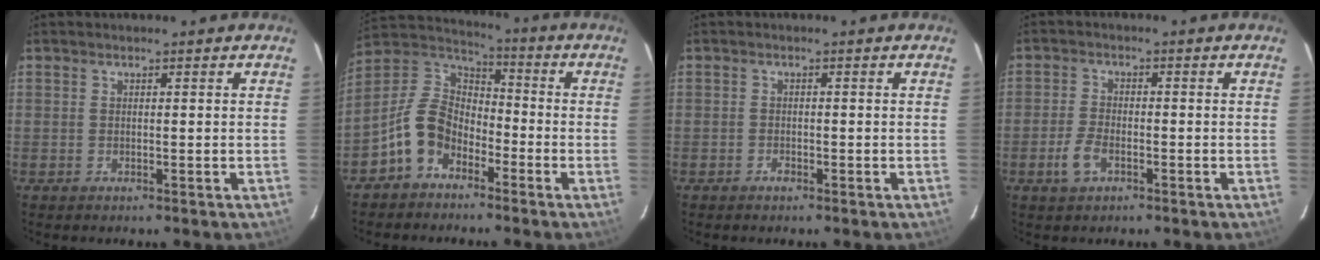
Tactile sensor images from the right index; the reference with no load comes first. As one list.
[{"total": 11.3, "force": [-6.1, 7.7, 5.6], "torque": [-0.127, 0.025, -0.123]}, {"total": 1.1, "force": [-0.9, 0.6, 0.4], "torque": [-0.007, 0.001, -0.017]}, {"total": 4.6, "force": [-2.2, 2.4, 3.2], "torque": [-0.077, -0.001, -0.042]}]